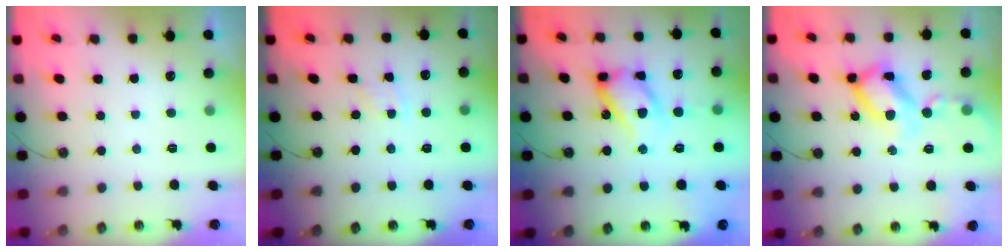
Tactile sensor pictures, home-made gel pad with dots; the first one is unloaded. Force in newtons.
{"total": 2.0, "press": 2.0, "slide": 0.4}
{"total": 16.8, "press": 16.8, "slide": 1.5}
{"total": 16.2, "press": 16.0, "slide": 2.6}